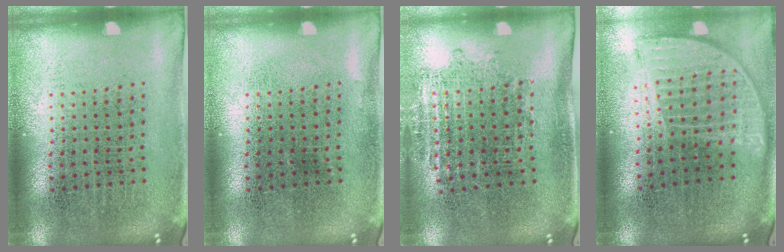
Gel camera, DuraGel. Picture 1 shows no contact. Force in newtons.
{"total": 0.0}
{"total": 1.1, "press": 0.9, "slide": 0.6}
{"total": 1.9, "press": 1.5, "slide": 1.2}